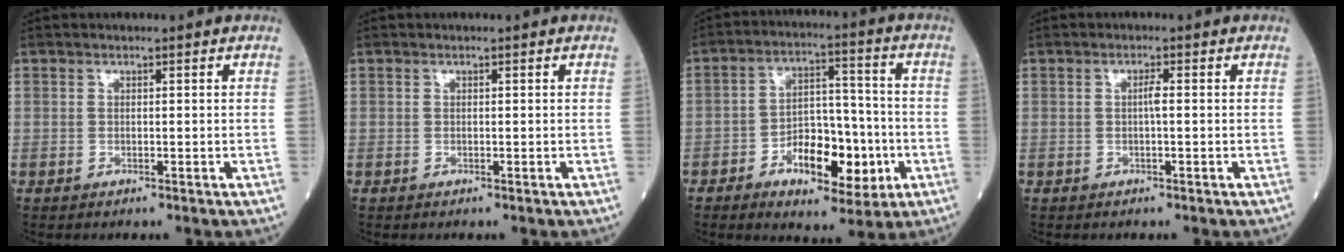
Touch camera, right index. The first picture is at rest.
{"total": 0.0}
{"total": 11.7, "force": [-4.2, 5.4, 9.5], "torque": [-0.155, 0.017, -0.063]}
{"total": 1.2, "force": [0.0, 0.0, 1.2], "torque": [-0.022, 0.002, -0.002]}